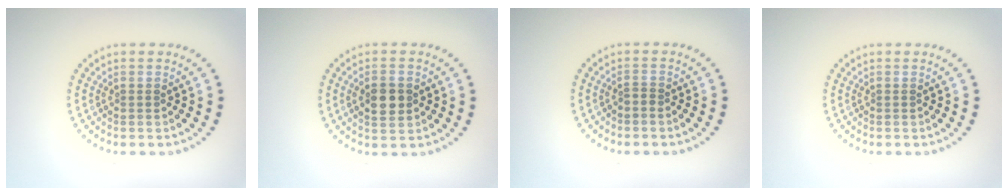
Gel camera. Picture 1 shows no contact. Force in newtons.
{"total": 2.8, "press": 2.8, "slide": 0.1}
{"total": 0.5, "press": 0.3, "slide": 0.4}
{"total": 0.0}